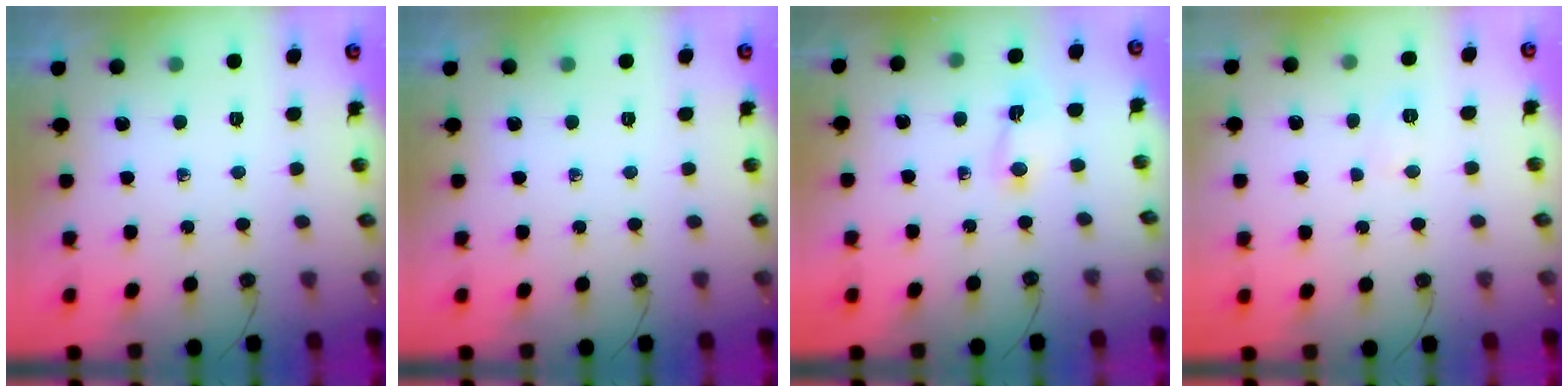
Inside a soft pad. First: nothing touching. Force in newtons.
{"total": 0.0}
{"total": 1.5, "press": 1.4, "slide": 0.4}
{"total": 3.8, "press": 3.7, "slide": 0.9}